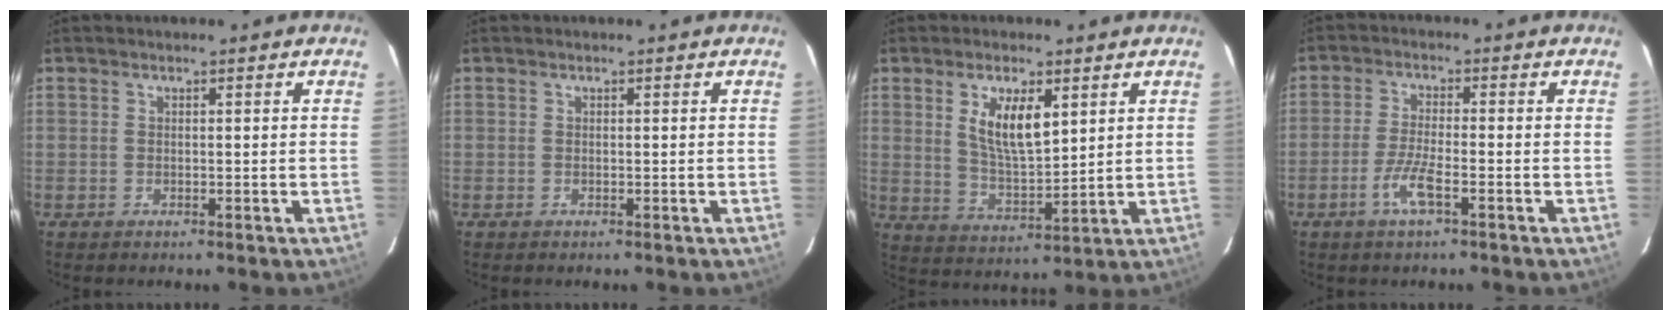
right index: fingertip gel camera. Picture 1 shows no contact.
{"total": 0.0}
{"total": 8.9, "force": [3.5, 3.4, 7.5], "torque": [-0.137, -0.004, 0.074]}
{"total": 5.3, "force": [-2.7, 0.6, 4.5], "torque": [-0.098, -0.004, -0.056]}